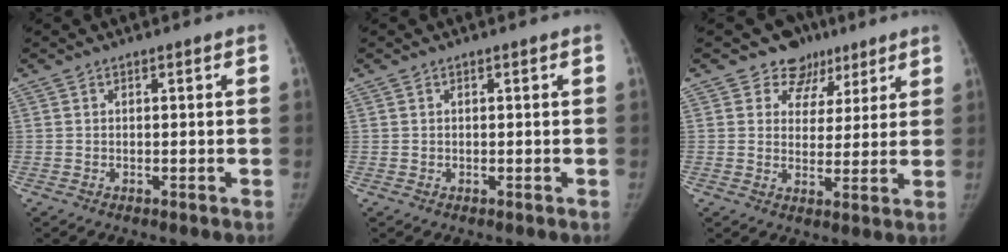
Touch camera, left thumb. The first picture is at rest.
{"total": 0.0}
{"total": 7.6, "force": [5.1, 5.7, 0.2], "torque": [0.037, -0.027, 0.070]}